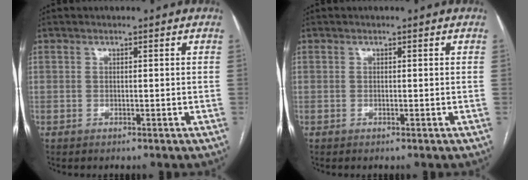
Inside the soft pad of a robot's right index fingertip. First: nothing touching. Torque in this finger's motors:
{"motor_torque": [-0.07, 0.04, -0.07, -0.02]}